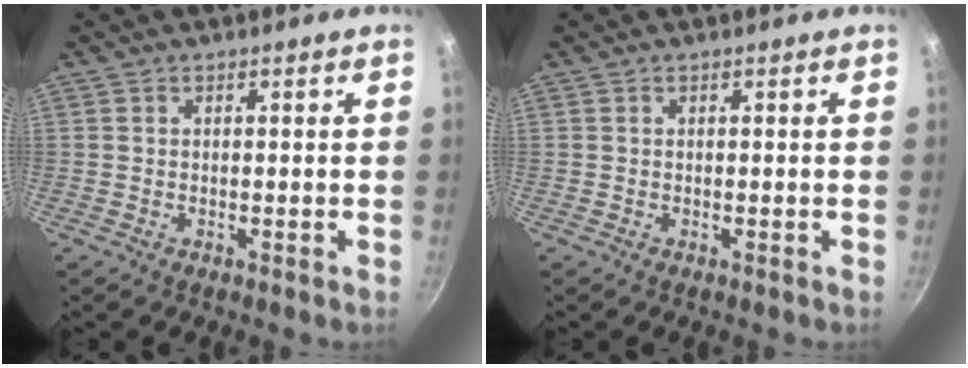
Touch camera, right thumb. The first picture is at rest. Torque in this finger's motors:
{"motor_torque": [0.00, 0.00, -0.02, 0.02, 0.00]}